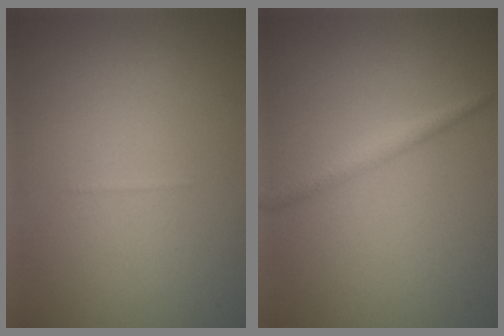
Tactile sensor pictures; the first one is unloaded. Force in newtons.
{"total": 1.7, "press": 1.7, "slide": 0.0}